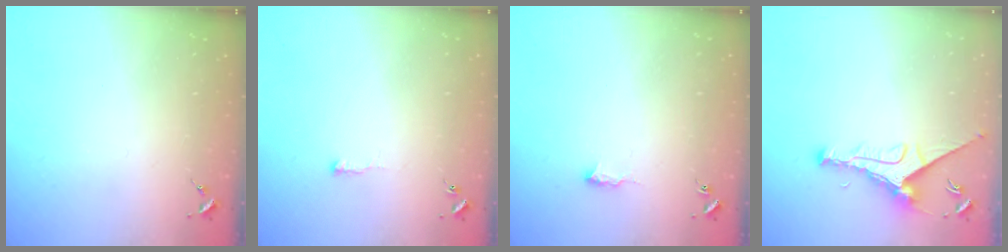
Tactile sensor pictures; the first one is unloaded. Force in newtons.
{"total": 4.0, "press": 3.9, "slide": 0.5}
{"total": 7.3, "press": 7.2, "slide": 0.8}
{"total": 10.6, "press": 10.5, "slide": 1.1}